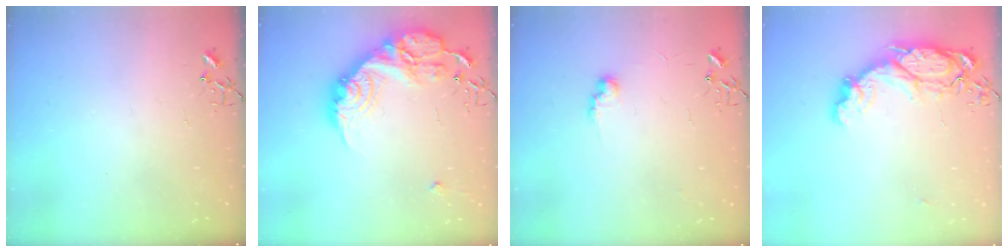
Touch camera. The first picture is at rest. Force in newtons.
{"total": 23.6, "press": 23.5, "slide": 1.7}
{"total": 8.0, "press": 8.0, "slide": 0.7}
{"total": 16.0, "press": 16.0, "slide": 1.3}